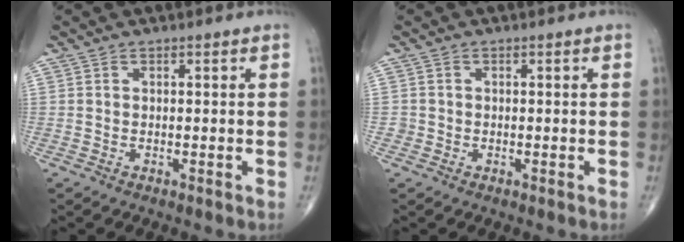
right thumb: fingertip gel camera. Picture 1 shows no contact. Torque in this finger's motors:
{"motor_torque": [0.18, 0.12, -0.07, -0.03, -0.03]}